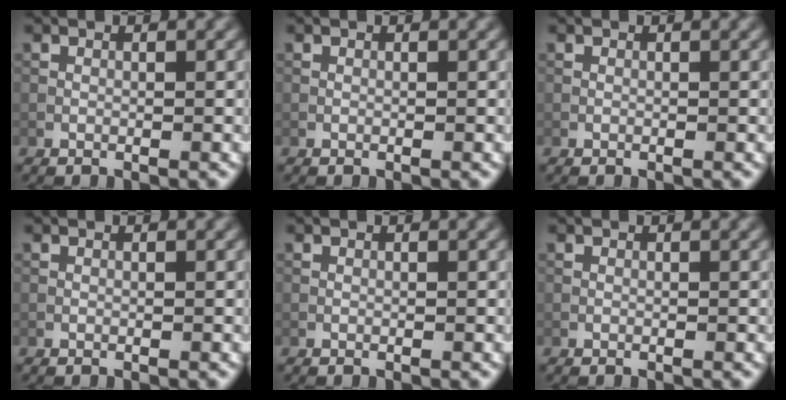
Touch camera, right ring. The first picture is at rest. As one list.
[{"total": 0.0}, {"total": 0.0}, {"total": 0.0}, {"total": 0.0}, {"total": 0.0}]